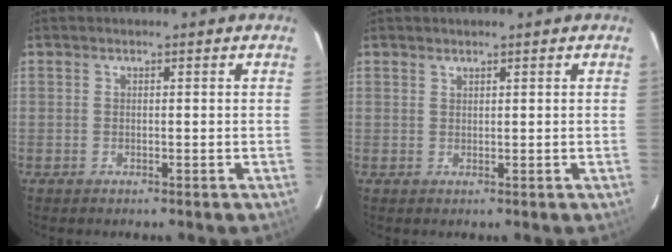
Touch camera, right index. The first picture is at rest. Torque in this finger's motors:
{"motor_torque": [-0.10, 0.06, -0.03, 0.00]}